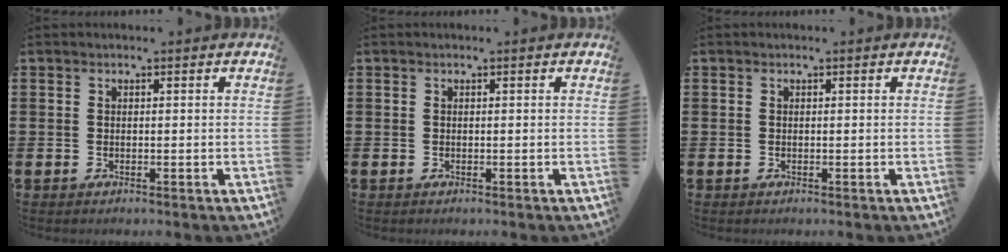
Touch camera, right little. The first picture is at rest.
{"total": 0.0}
{"total": 0.0}